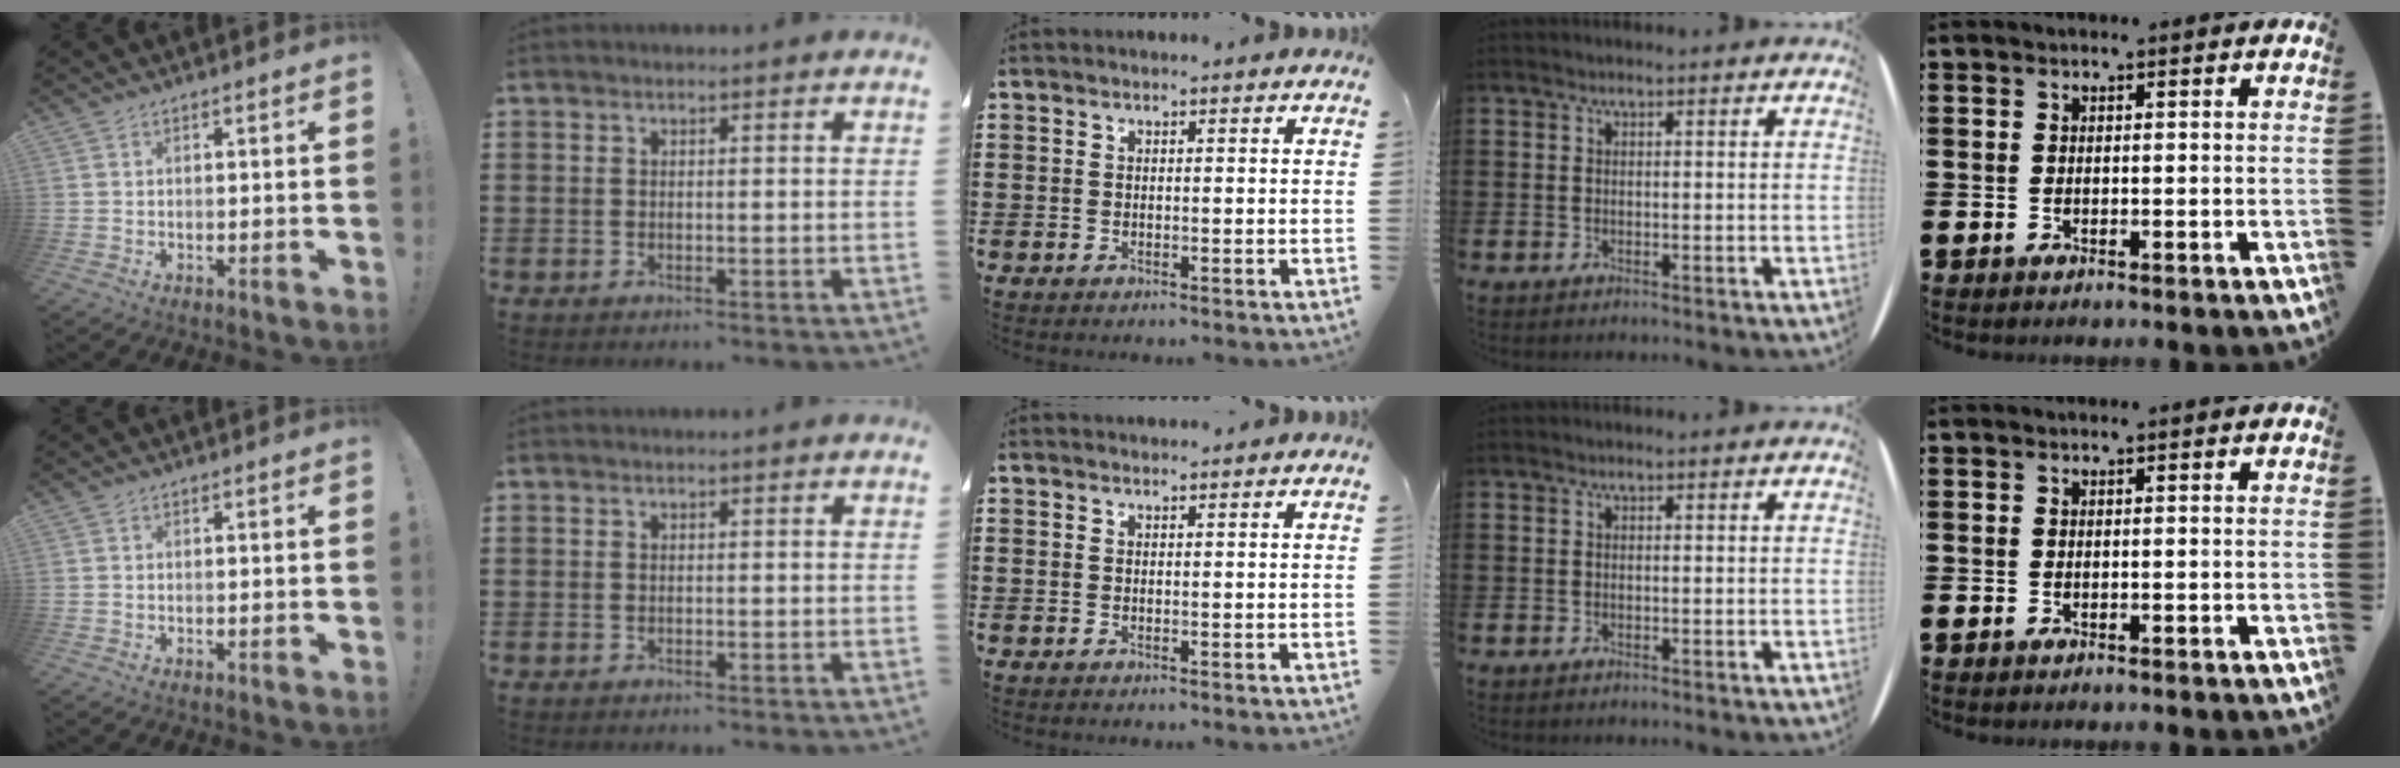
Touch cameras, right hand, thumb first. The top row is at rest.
{"middle": {"total": 0.9, "force": [0.9, 0.1, 0.0], "torque": [-0.002, 0.000, 0.017]}}